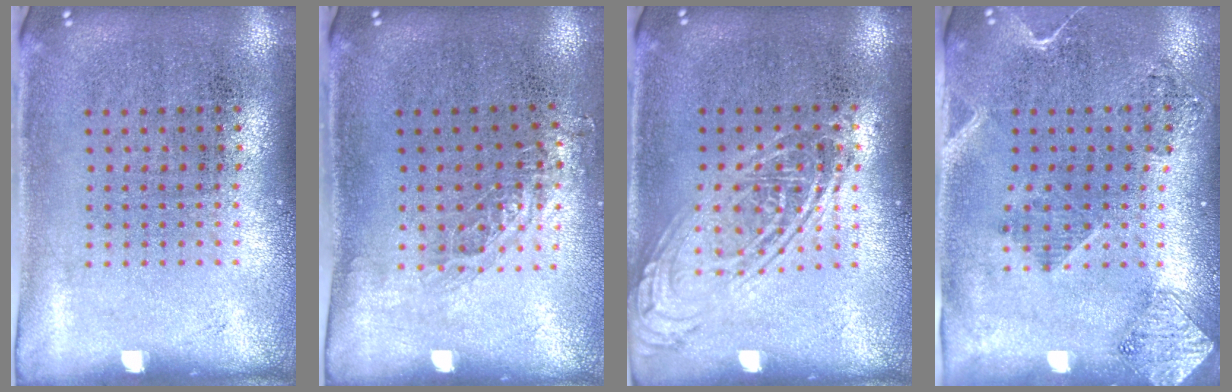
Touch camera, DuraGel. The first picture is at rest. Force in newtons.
{"total": 0.8, "press": 0.8, "slide": 0.2}
{"total": 2.1, "press": 2.1, "slide": 0.1}
{"total": 1.9, "press": 1.6, "slide": 1.0}